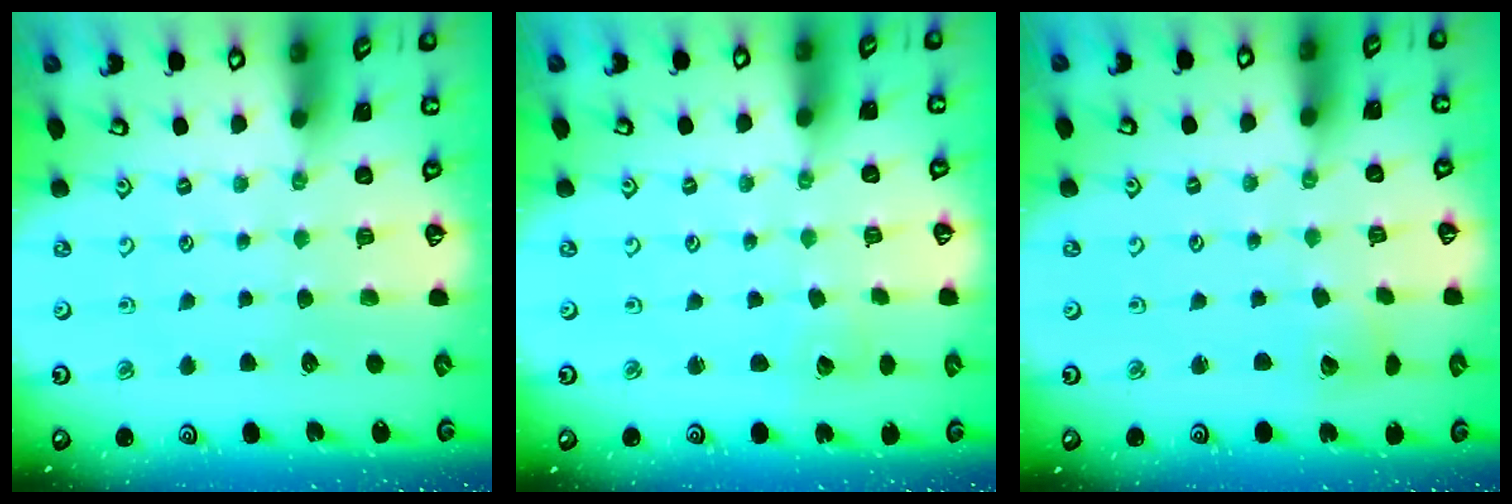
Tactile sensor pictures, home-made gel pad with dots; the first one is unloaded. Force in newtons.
{"total": 1.6, "press": 1.6, "slide": 0.2}
{"total": 2.8, "press": 2.8, "slide": 0.3}